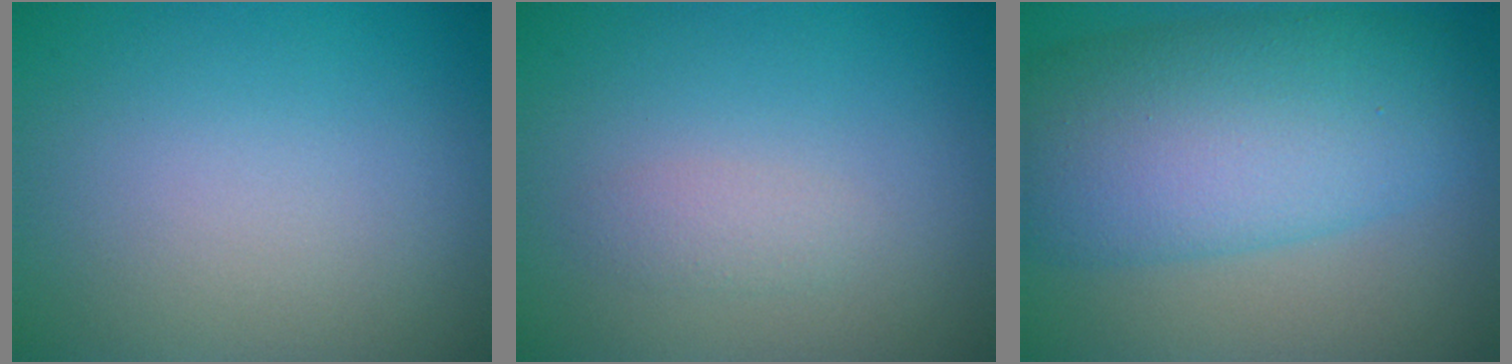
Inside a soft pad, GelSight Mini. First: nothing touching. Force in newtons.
{"total": 1.1, "press": 1.1, "slide": 0.1}
{"total": 10.1, "press": 10.1, "slide": 0.2}